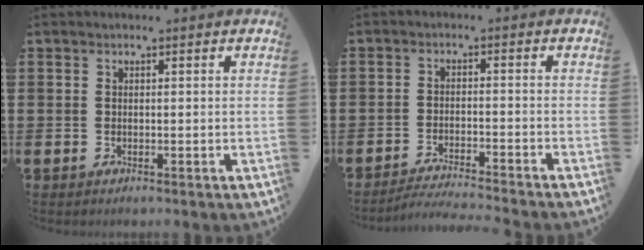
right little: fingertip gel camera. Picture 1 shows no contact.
{"total": 2.6, "force": [-2.6, -0.4, 0.5], "torque": [-0.009, 0.001, -0.053]}